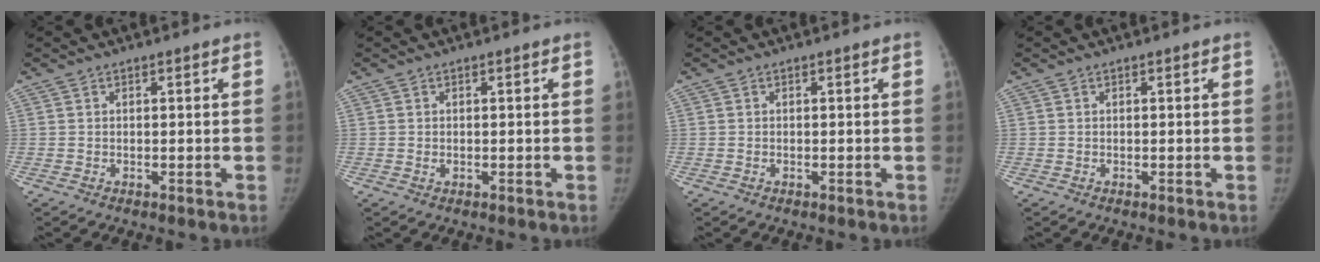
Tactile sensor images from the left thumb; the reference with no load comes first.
{"total": 0.7, "force": [-0.1, 0.5, 0.5], "torque": [-0.008, -0.001, -0.001]}
{"total": 0.0}
{"total": 0.0}